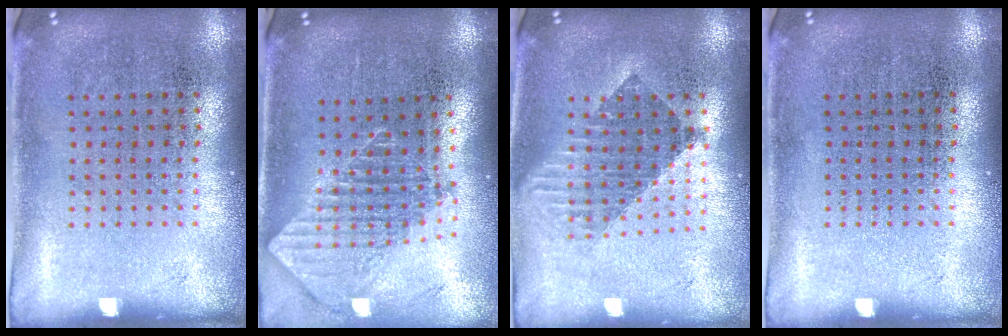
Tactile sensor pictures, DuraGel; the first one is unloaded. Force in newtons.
{"total": 1.9, "press": 1.5, "slide": 1.2}
{"total": 1.6, "press": 1.4, "slide": 0.9}
{"total": 0.0}